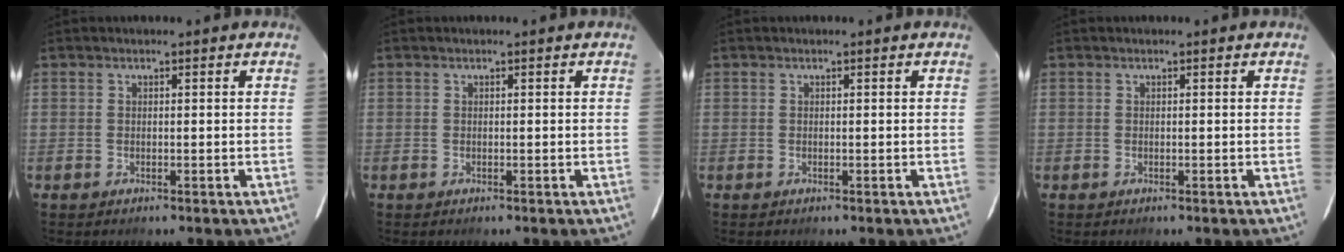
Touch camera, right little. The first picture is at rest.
{"total": 0.0}
{"total": 0.0}
{"total": 0.0}